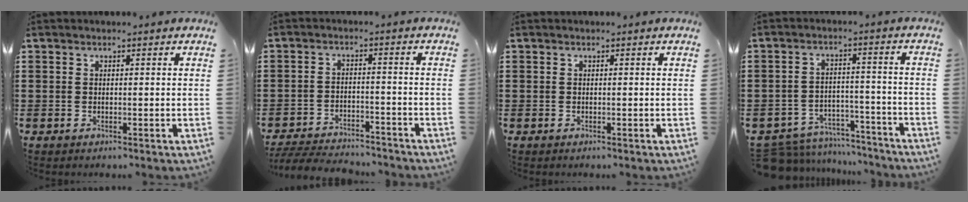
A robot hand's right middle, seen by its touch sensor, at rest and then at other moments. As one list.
[{"total": 4.8, "force": [-4.7, 0.6, 0.8], "torque": [-0.019, 0.004, -0.097]}, {"total": 0.0}, {"total": 6.0, "force": [-5.9, 1.2, 0.7], "torque": [-0.023, 0.012, -0.120]}]